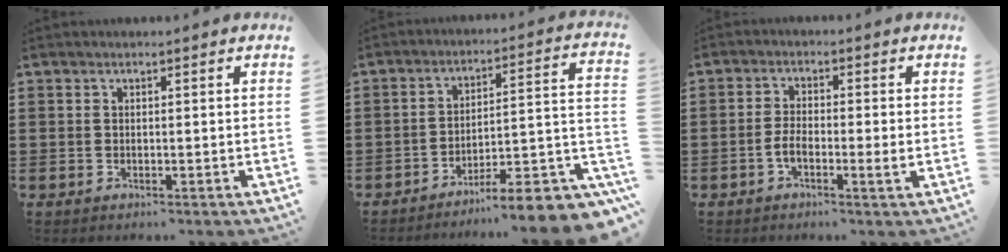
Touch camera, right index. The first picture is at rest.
{"total": 7.7, "force": [-6.1, 1.0, 4.7], "torque": [-0.057, -0.008, -0.116]}
{"total": 4.0, "force": [-1.2, 0.8, 3.7], "torque": [-0.077, -0.005, -0.025]}